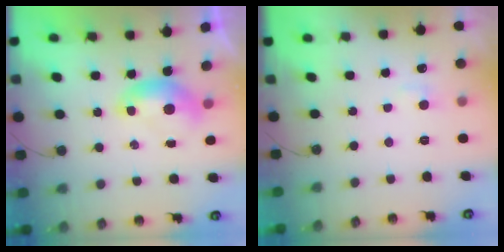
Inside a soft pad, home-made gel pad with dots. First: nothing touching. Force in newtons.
{"total": 1.6, "press": 1.4, "slide": 0.6}